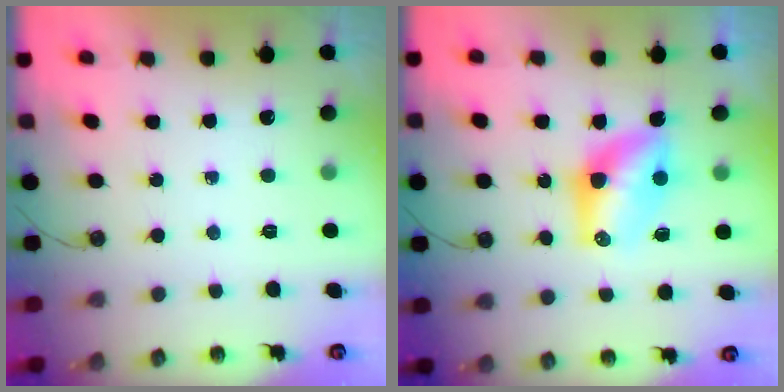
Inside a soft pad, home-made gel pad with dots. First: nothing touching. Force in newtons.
{"total": 9.9, "press": 9.1, "slide": 3.9}